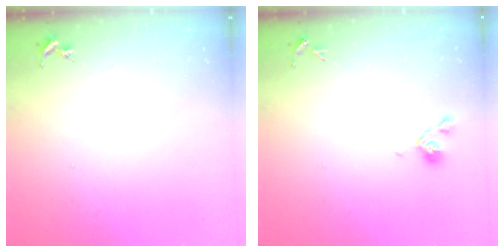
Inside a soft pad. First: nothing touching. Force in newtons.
{"total": 3.5, "press": 3.4, "slide": 0.9}